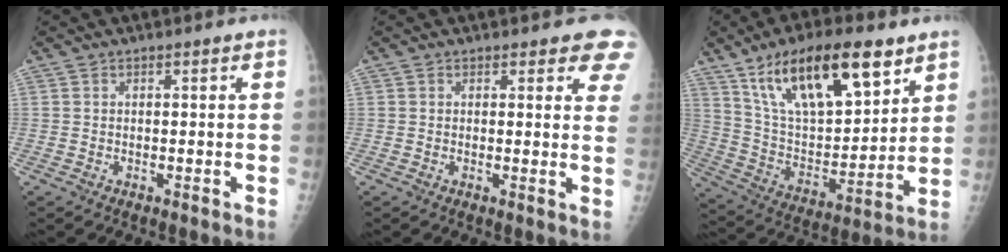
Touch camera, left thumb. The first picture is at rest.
{"total": 6.1, "force": [4.8, 2.4, 2.8], "torque": [0.005, -0.022, 0.033]}
{"total": 23.2, "force": [13.5, 9.1, 16.6], "torque": [-0.252, -0.040, 0.247]}